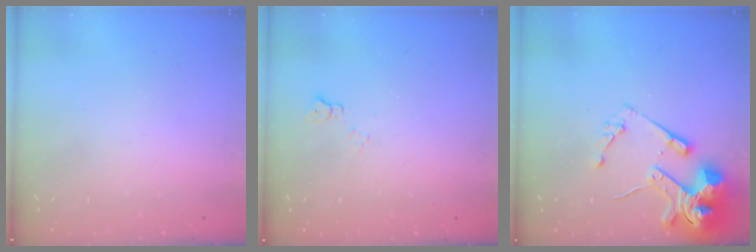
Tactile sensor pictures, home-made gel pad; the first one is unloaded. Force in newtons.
{"total": 5.1, "press": 5.0, "slide": 0.7}
{"total": 15.3, "press": 15.2, "slide": 2.0}